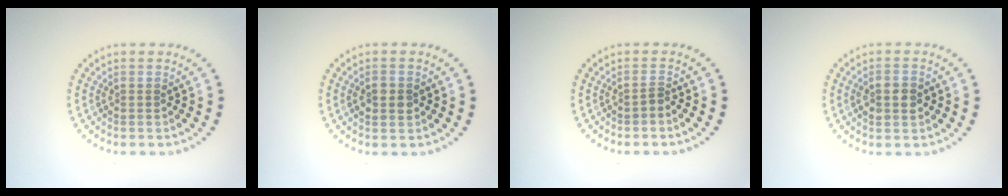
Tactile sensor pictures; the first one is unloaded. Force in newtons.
{"total": 2.5, "press": 2.5, "slide": 0.1}
{"total": 0.6, "press": 0.3, "slide": 0.5}
{"total": 2.2, "press": 2.2, "slide": 0.2}